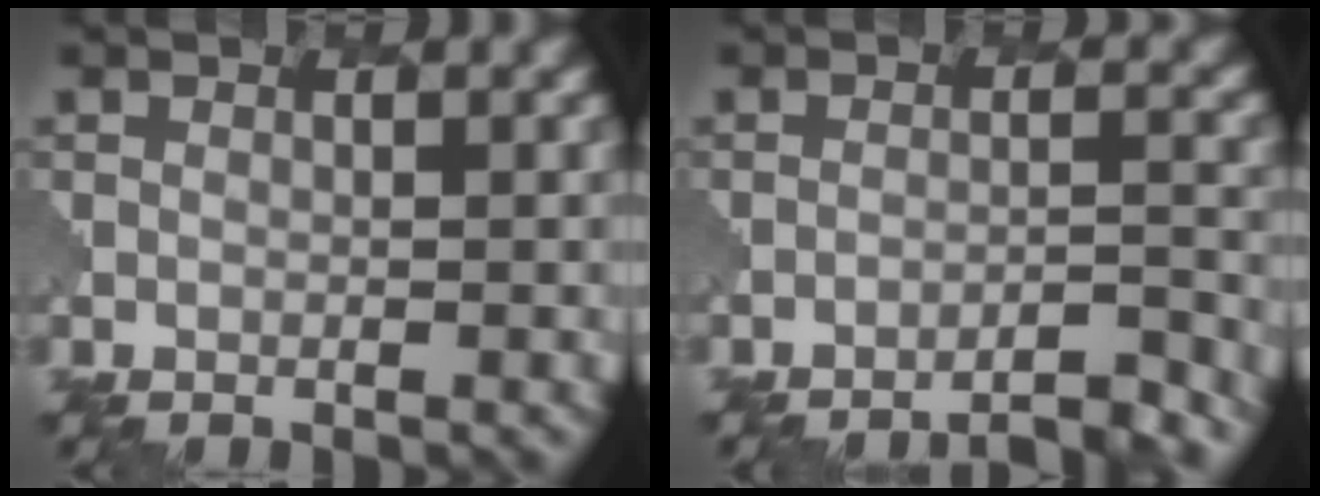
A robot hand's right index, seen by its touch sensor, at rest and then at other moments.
{"total": 6.3, "force": [-6.0, 1.0, 1.7], "torque": [-0.007, 0.018, -0.074]}